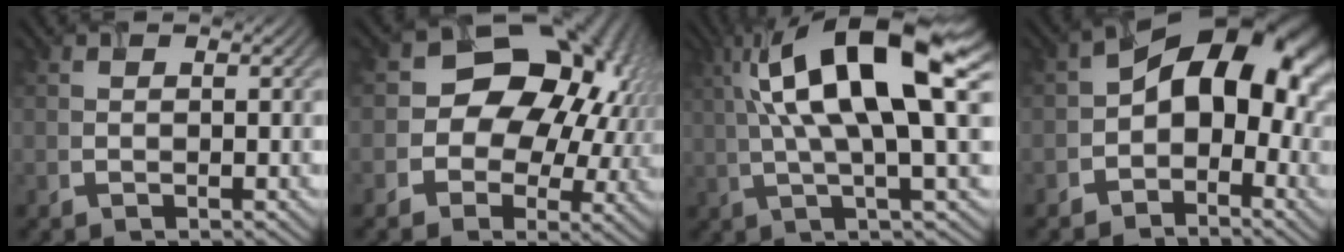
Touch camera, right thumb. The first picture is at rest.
{"total": 15.7, "force": [2.1, 12.3, 9.5], "torque": [-0.137, 0.017, 0.015]}
{"total": 14.4, "force": [3.7, 3.4, 13.5], "torque": [-0.246, 0.013, 0.066]}
{"total": 11.6, "force": [-0.9, 7.3, 9.0], "torque": [-0.114, 0.022, -0.037]}